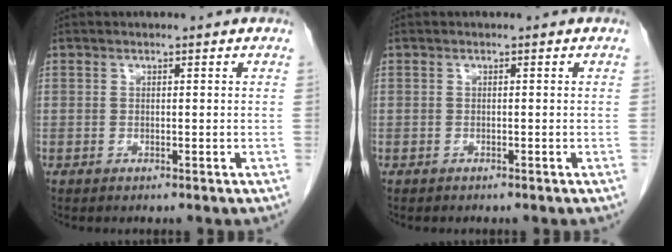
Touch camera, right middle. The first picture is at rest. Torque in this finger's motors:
{"motor_torque": [-0.19, -0.12, -0.02, -0.01]}